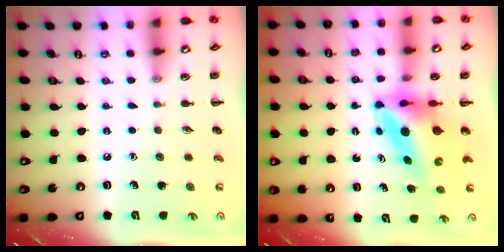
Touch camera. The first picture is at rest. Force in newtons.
{"total": 6.5, "press": 6.2, "slide": 2.0}